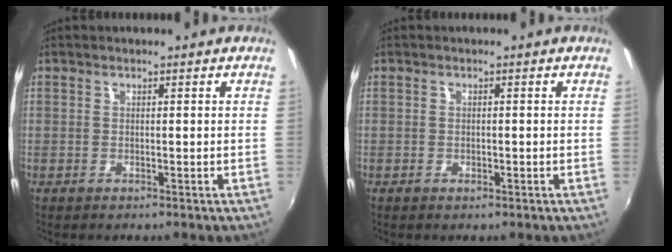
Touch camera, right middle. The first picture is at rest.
{"total": 0.8, "force": [-0.4, 0.5, 0.3], "torque": [-0.005, -0.004, -0.009]}